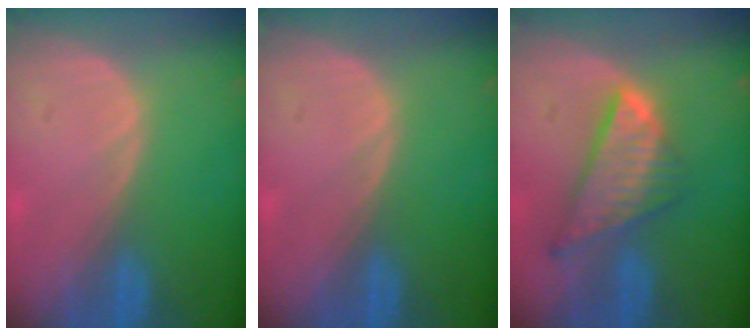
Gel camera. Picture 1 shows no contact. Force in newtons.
{"total": 0.0}
{"total": 8.7, "press": 7.5, "slide": 4.4}